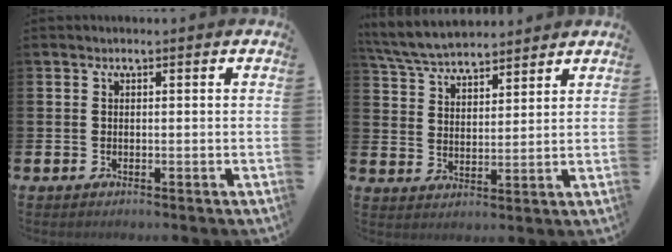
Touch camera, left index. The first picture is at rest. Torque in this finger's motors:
{"motor_torque": [0.88, -0.98, 0.29, 0.19]}